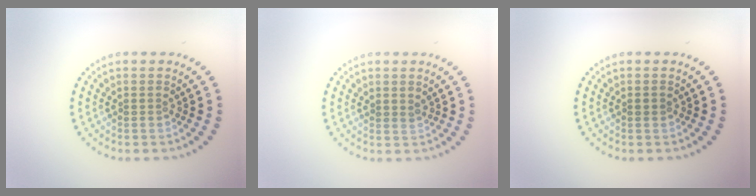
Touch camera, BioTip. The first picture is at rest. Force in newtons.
{"total": 0.6, "press": 0.4, "slide": 0.4}
{"total": 0.8, "press": 0.8, "slide": 0.1}